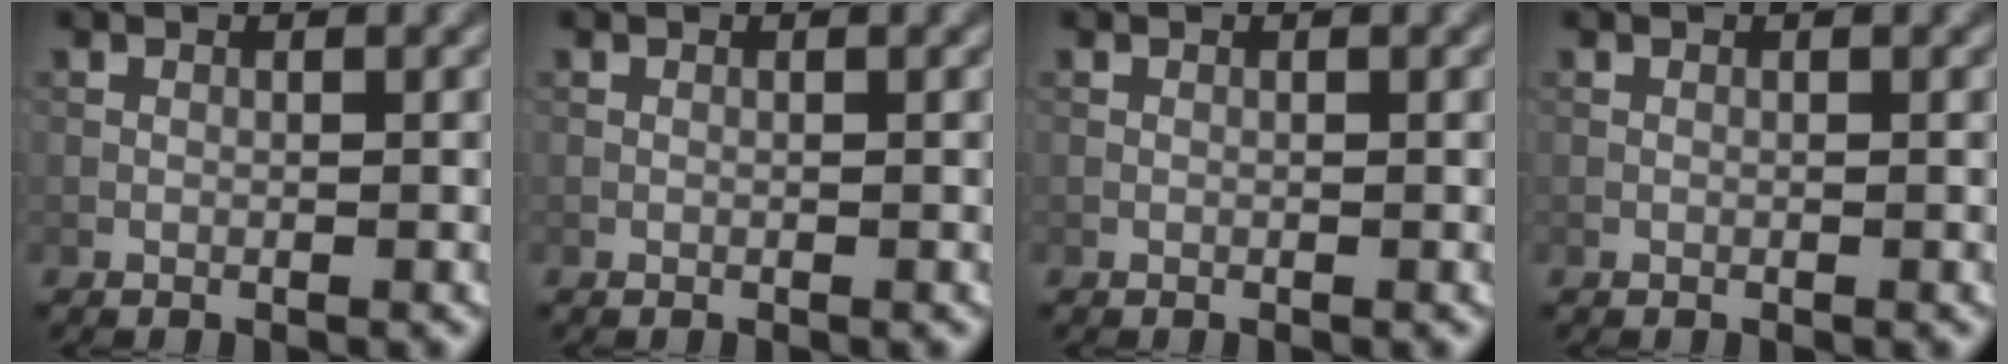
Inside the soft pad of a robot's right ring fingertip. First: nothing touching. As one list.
[{"total": 0.0}, {"total": 0.0}, {"total": 0.0}]